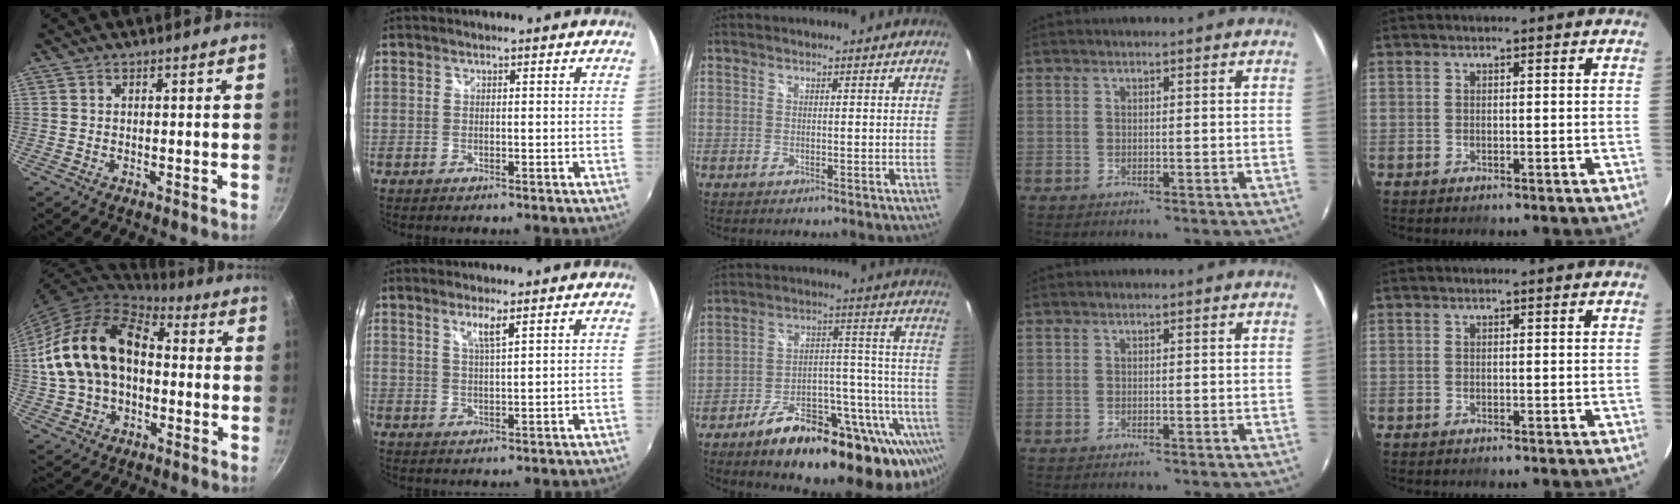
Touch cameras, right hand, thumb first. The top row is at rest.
{"thumb": {"total": 19.5, "force": [0.4, 13.4, 14.2], "torque": [-0.245, 0.046, 0.002]}, "index": {"total": 3.0, "force": [1.9, 0.0, 2.4], "torque": [-0.045, -0.003, 0.033]}, "middle": {"total": 29.9, "force": [-19.9, 10.3, 19.9], "torque": [-0.240, 0.013, -0.274]}}